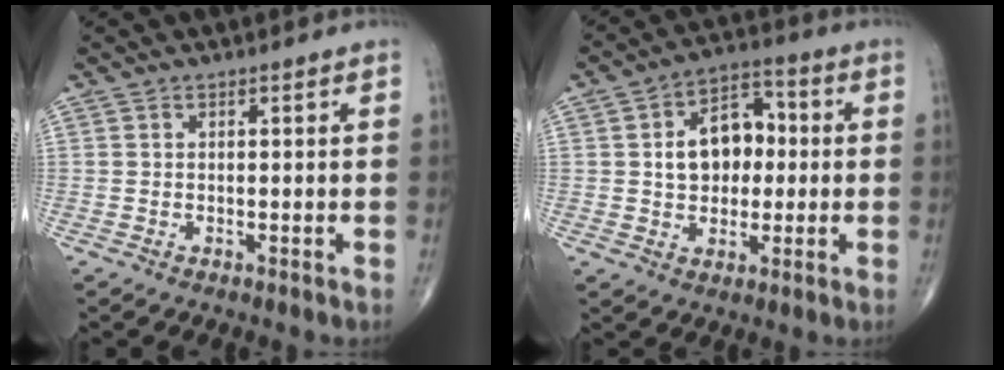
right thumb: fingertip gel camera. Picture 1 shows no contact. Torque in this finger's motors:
{"motor_torque": [0.98, 0.95, 1.42, 0.10, 0.29]}